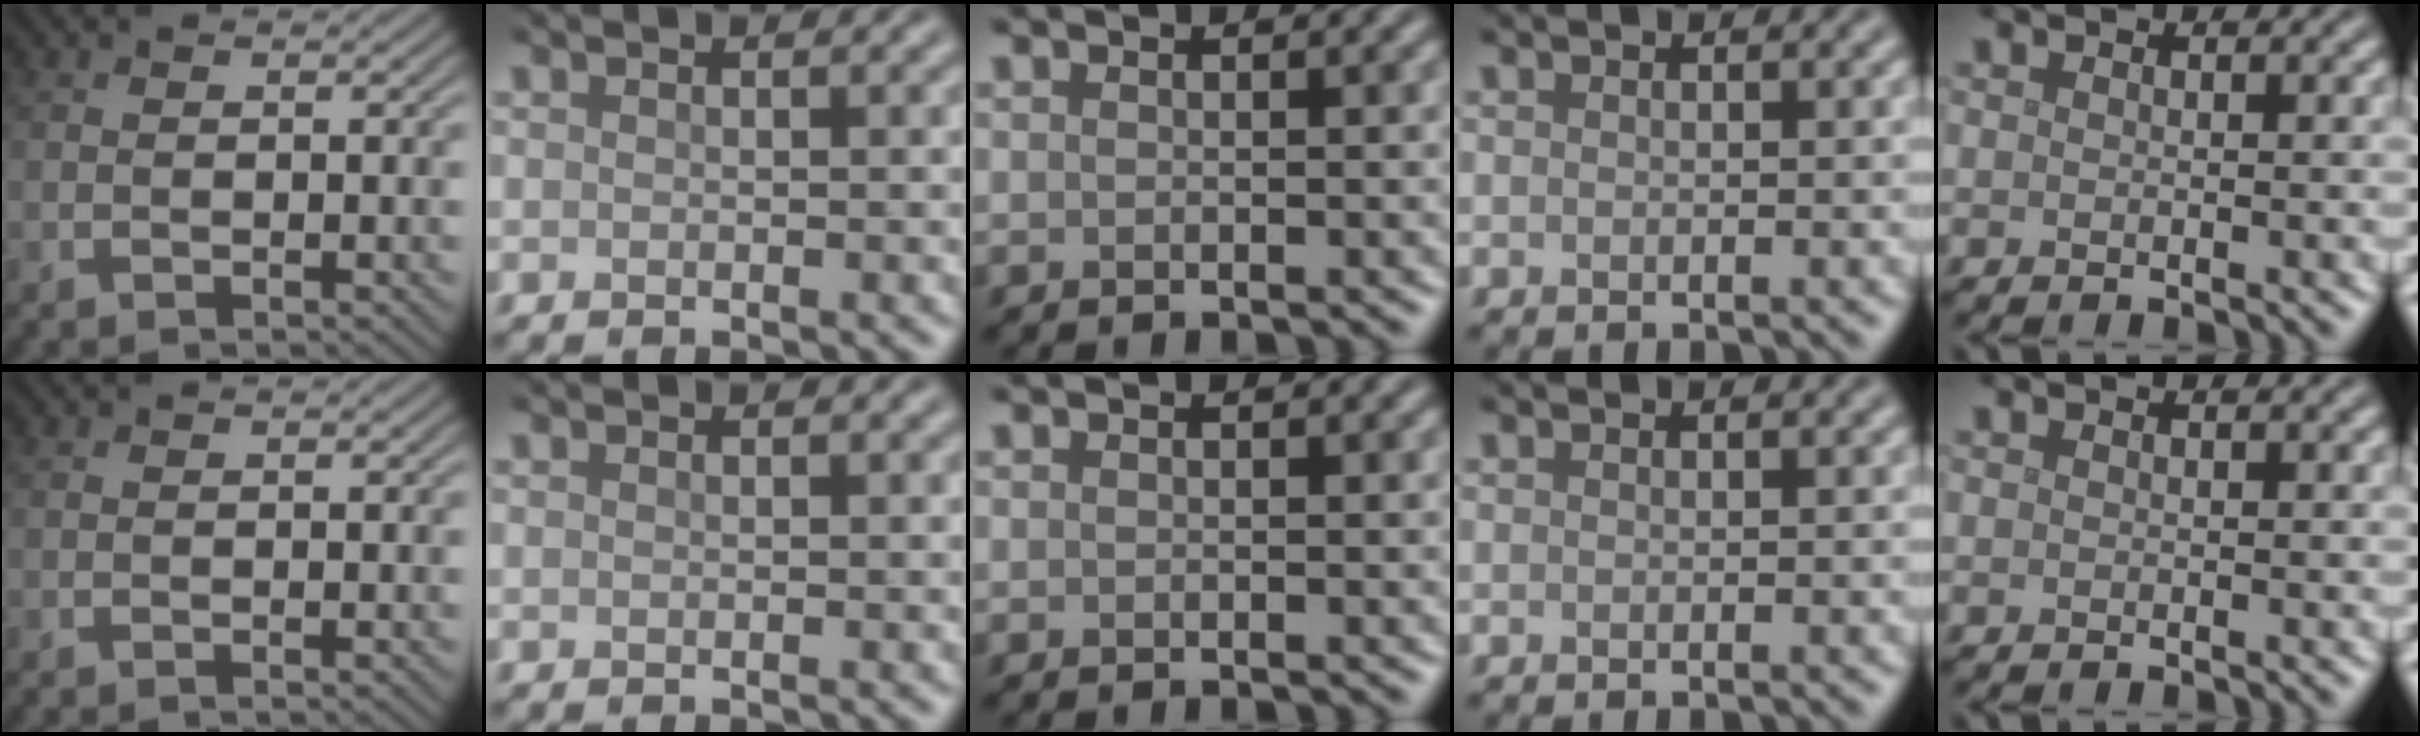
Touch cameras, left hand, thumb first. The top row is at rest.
{}